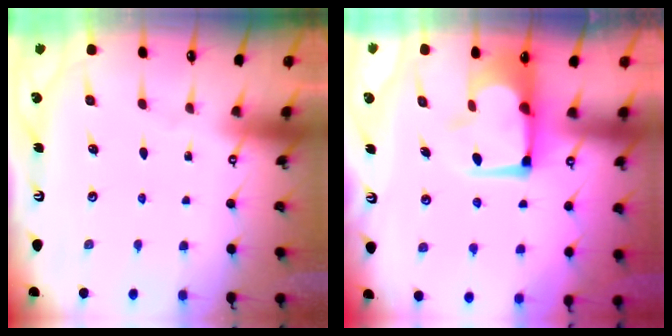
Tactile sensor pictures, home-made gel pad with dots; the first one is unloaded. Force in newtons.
{"total": 6.3, "press": 6.3, "slide": 0.8}